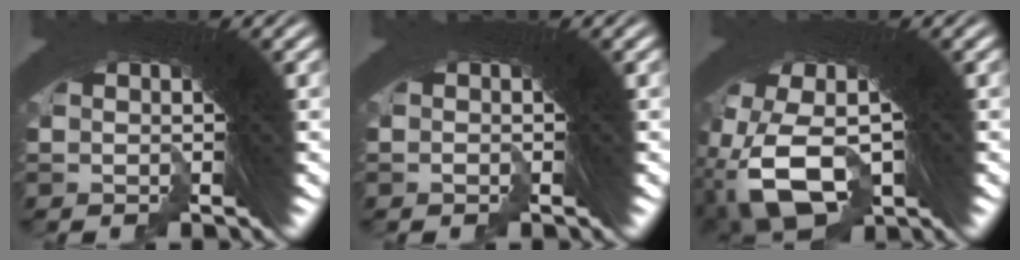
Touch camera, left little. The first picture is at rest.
{"total": 0.5, "force": [-0.4, -0.1, -0.4], "torque": [0.008, -0.002, -0.005]}
{"total": 10.7, "force": [-2.7, 8.0, 6.5], "torque": [-0.154, -0.038, -0.038]}